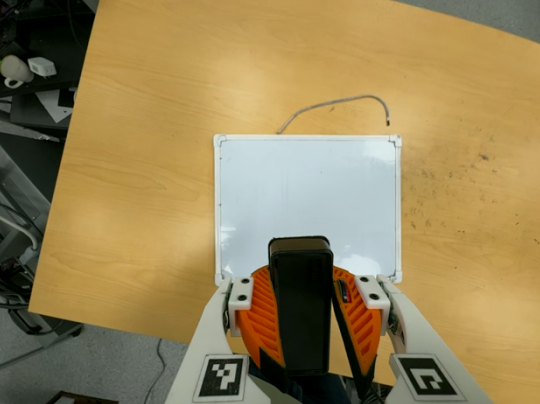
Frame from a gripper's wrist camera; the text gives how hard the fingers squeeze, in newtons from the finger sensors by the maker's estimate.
{"total": 10.6, "left": 10.3, "right": 10.9}